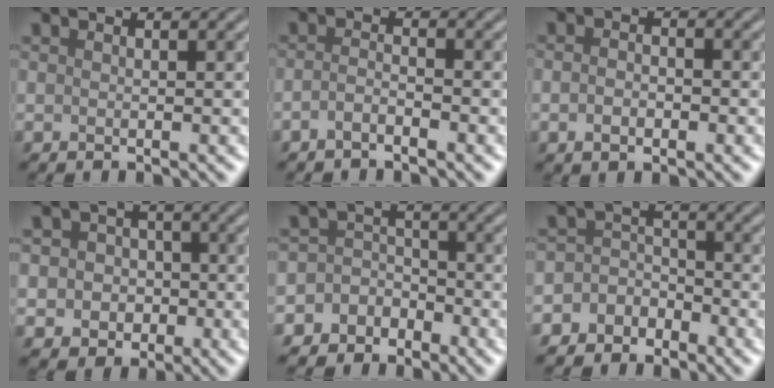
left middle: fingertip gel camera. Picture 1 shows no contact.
{"total": 1.4, "force": [-1.0, 0.4, 1.0], "torque": [-0.022, 0.002, -0.024]}
{"total": 2.1, "force": [-0.6, 1.2, 1.6], "torque": [-0.029, -0.001, -0.012]}
{"total": 4.8, "force": [-0.4, 4.4, 1.8], "torque": [-0.013, 0.015, -0.029]}
{"total": 5.2, "force": [-3.1, 4.1, 0.1], "torque": [0.031, 0.002, -0.072]}
{"total": 4.0, "force": [-2.5, 3.1, 0.4], "torque": [0.036, 0.007, -0.063]}